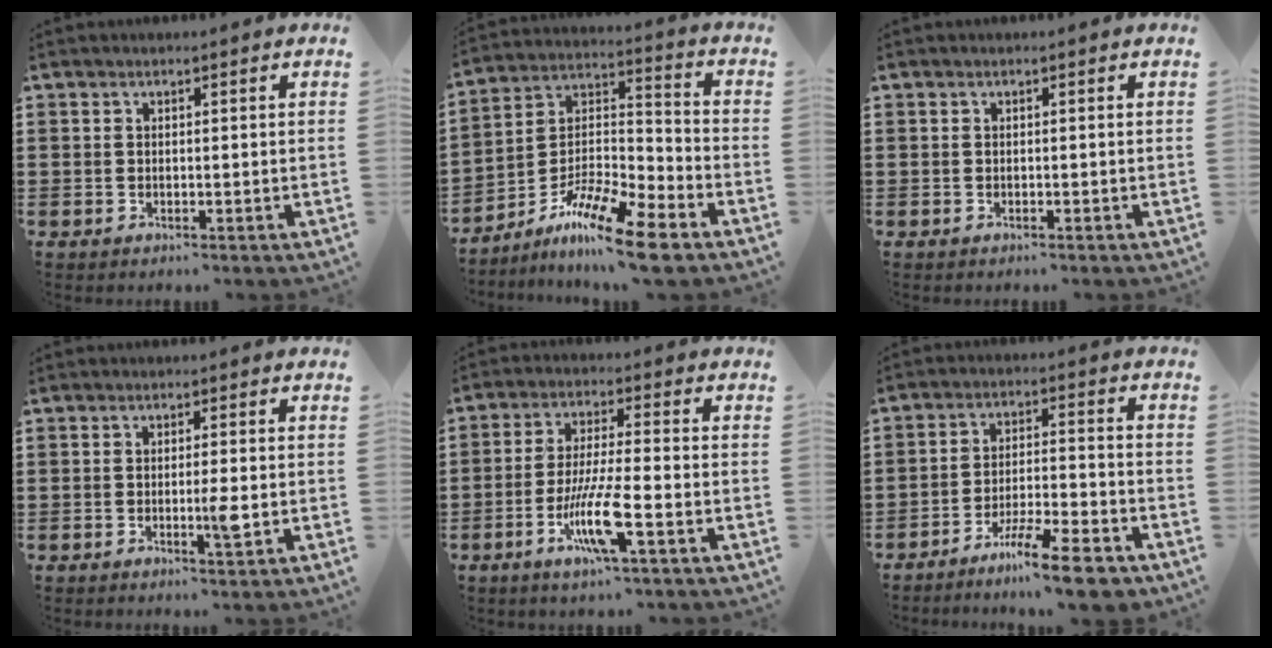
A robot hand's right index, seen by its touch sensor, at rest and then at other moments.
{"total": 11.5, "force": [-9.1, 1.5, 6.9], "torque": [-0.135, 0.017, -0.182]}
{"total": 0.0}
{"total": 3.1, "force": [-0.9, -0.1, 3.0], "torque": [-0.056, -0.011, -0.019]}
{"total": 9.0, "force": [-3.8, 1.0, 8.1], "torque": [-0.171, -0.016, -0.076]}
{"total": 10.0, "force": [-7.7, 0.9, 6.2], "torque": [-0.106, 0.011, -0.143]}